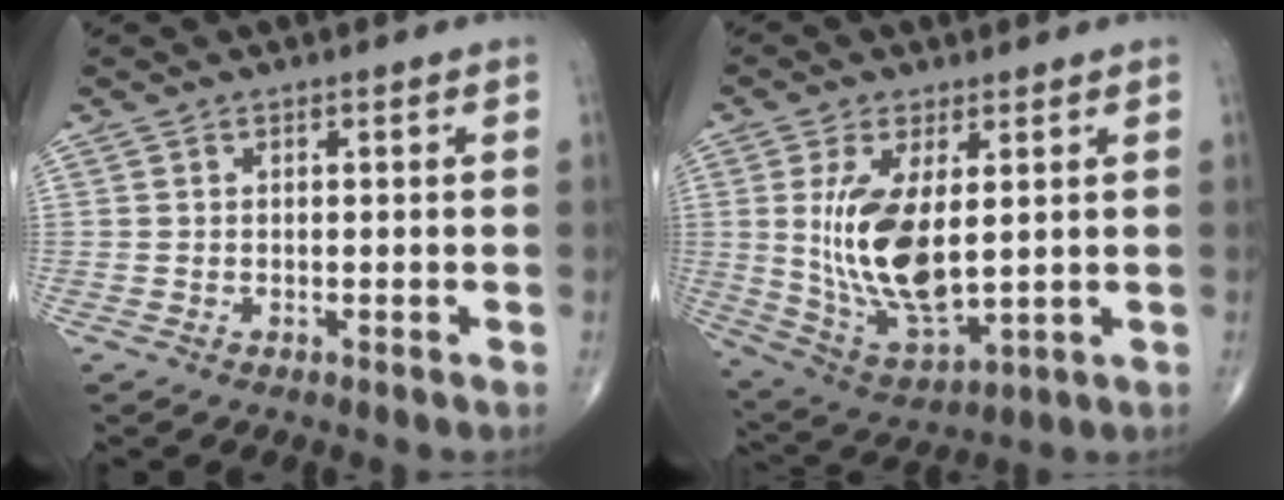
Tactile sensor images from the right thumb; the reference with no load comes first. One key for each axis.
{"total": 14.7, "fx": 1.9, "fy": 6.7, "fz": 13.0, "tx": -0.249, "ty": -0.025, "tz": 0.056}